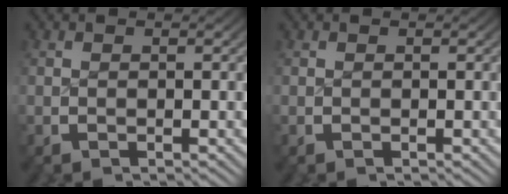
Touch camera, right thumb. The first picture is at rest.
{"total": 0.0}